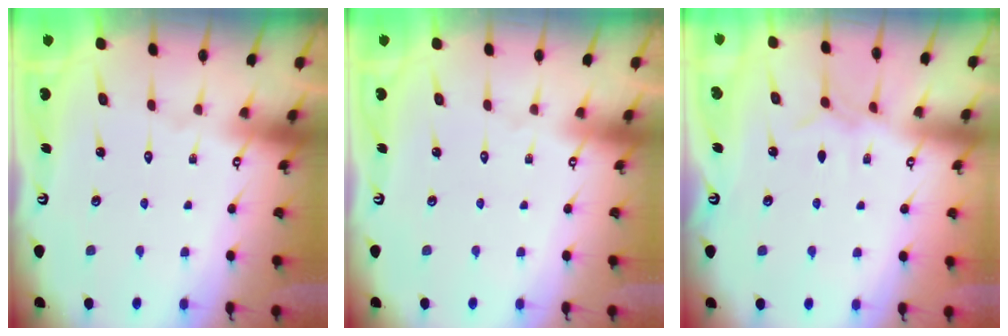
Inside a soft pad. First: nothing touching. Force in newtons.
{"total": 0.0}
{"total": 4.6, "press": 4.6, "slide": 0.6}